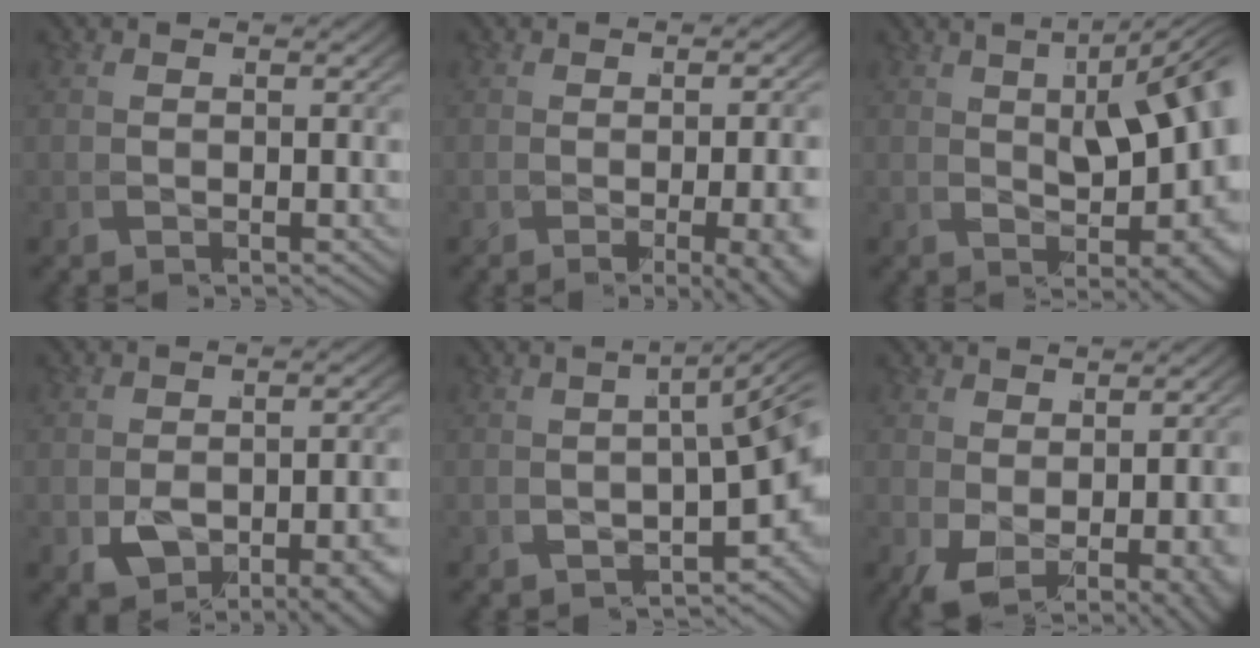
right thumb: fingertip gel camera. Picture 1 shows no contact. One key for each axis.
{"total": 5.8, "fx": -1.8, "fy": 1.5, "fz": 5.3, "tx": -0.057, "ty": -0.002, "tz": -0.026}
{"total": 8.1, "fx": 1.3, "fy": 3.2, "fz": 7.3, "tx": -0.086, "ty": 0.002, "tz": 0.028}
{"total": 4.5, "fx": -2.3, "fy": 2.1, "fz": 3.3, "tx": -0.047, "ty": -0.006, "tz": -0.025}
{"total": 5.7, "fx": -0.7, "fy": 2.1, "fz": 5.2, "tx": -0.047, "ty": 0.013, "tz": -0.009}
{"total": 3.5, "fx": -0.6, "fy": 1.2, "fz": 3.2, "tx": -0.038, "ty": -0.018, "tz": 0.009}